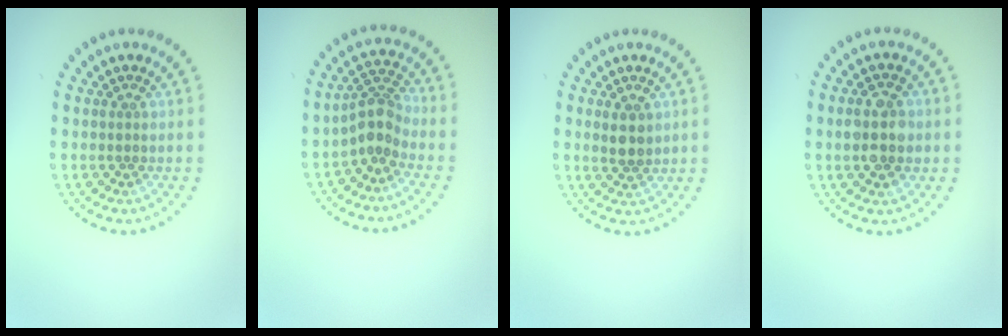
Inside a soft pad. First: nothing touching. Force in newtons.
{"total": 2.8, "press": 2.1, "slide": 1.9}
{"total": 2.1, "press": 2.0, "slide": 0.6}
{"total": 4.0, "press": 4.0, "slide": 0.2}